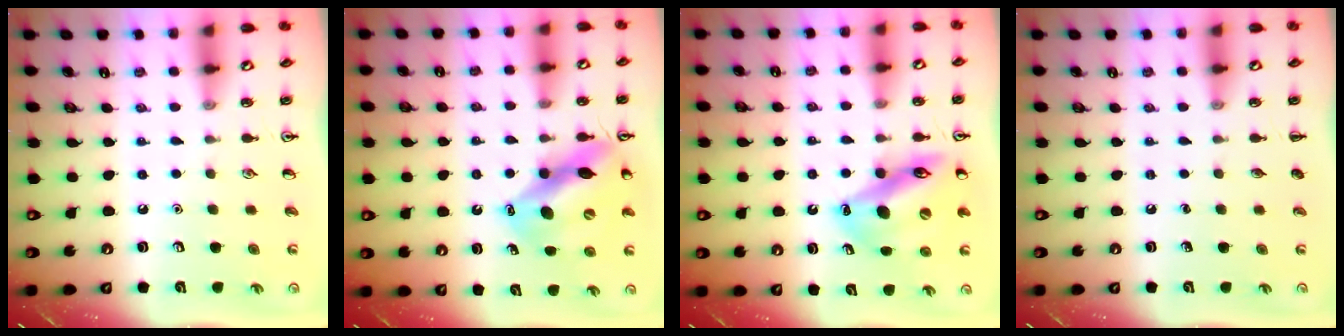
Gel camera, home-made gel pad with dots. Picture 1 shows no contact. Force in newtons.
{"total": 13.8, "press": 13.2, "slide": 3.8}
{"total": 14.9, "press": 14.4, "slide": 3.7}
{"total": 0.0}